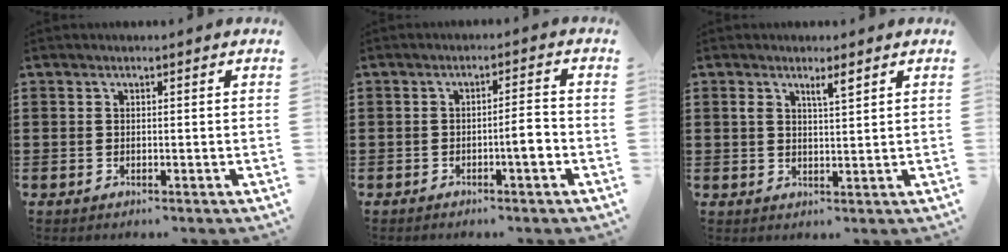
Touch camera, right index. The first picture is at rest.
{"total": 4.1, "force": [-1.4, 0.4, 3.8], "torque": [-0.065, 0.001, -0.027]}
{"total": 2.8, "force": [1.8, 0.6, 2.0], "torque": [-0.034, 0.000, 0.028]}